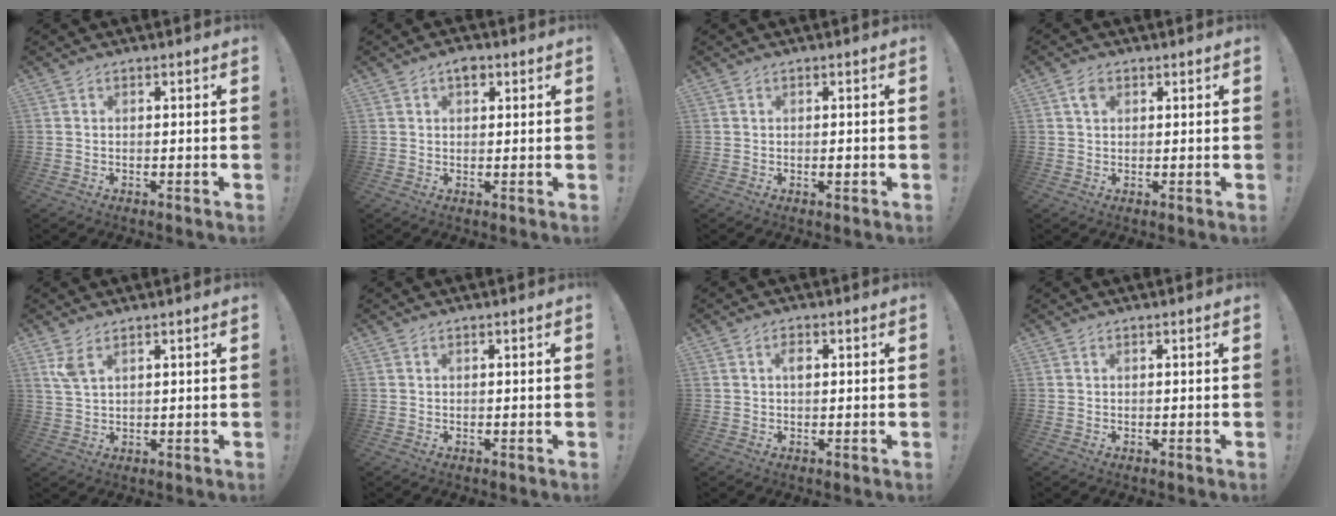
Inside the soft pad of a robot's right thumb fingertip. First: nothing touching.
{"total": 3.0, "force": [1.5, 2.0, 1.6], "torque": [-0.009, -0.006, 0.021]}
{"total": 1.3, "force": [-0.6, 0.5, 1.1], "torque": [-0.015, 0.000, -0.010]}
{"total": 3.1, "force": [1.3, 2.1, 1.9], "torque": [-0.025, 0.001, 0.021]}
{"total": 4.2, "force": [2.6, 1.2, 3.1], "torque": [-0.063, -0.010, 0.049]}
{"total": 0.0}
{"total": 1.7, "force": [0.3, 1.1, 1.3], "torque": [-0.012, 0.000, 0.001]}
{"total": 0.0}